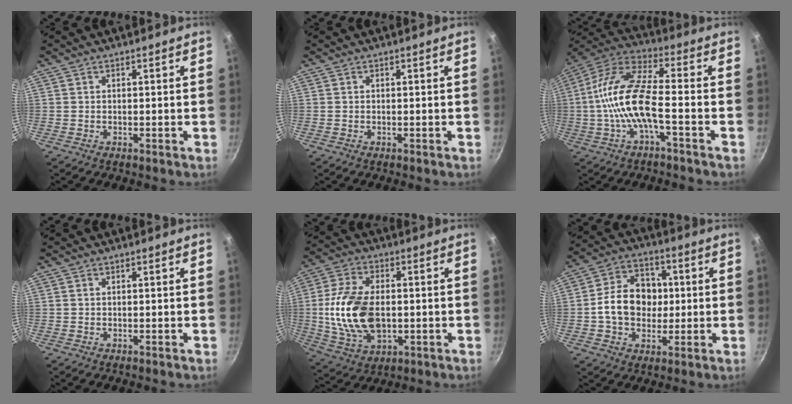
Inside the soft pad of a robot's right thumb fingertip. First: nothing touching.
{"total": 0.0}
{"total": 13.8, "force": [-3.0, 4.6, 12.7], "torque": [-0.257, 0.040, -0.073]}
{"total": 0.0}
{"total": 16.5, "force": [-0.6, 10.1, 13.0], "torque": [-0.241, 0.007, -0.007]}
{"total": 13.2, "force": [0.0, 10.4, 8.2], "torque": [-0.103, 0.020, -0.012]}